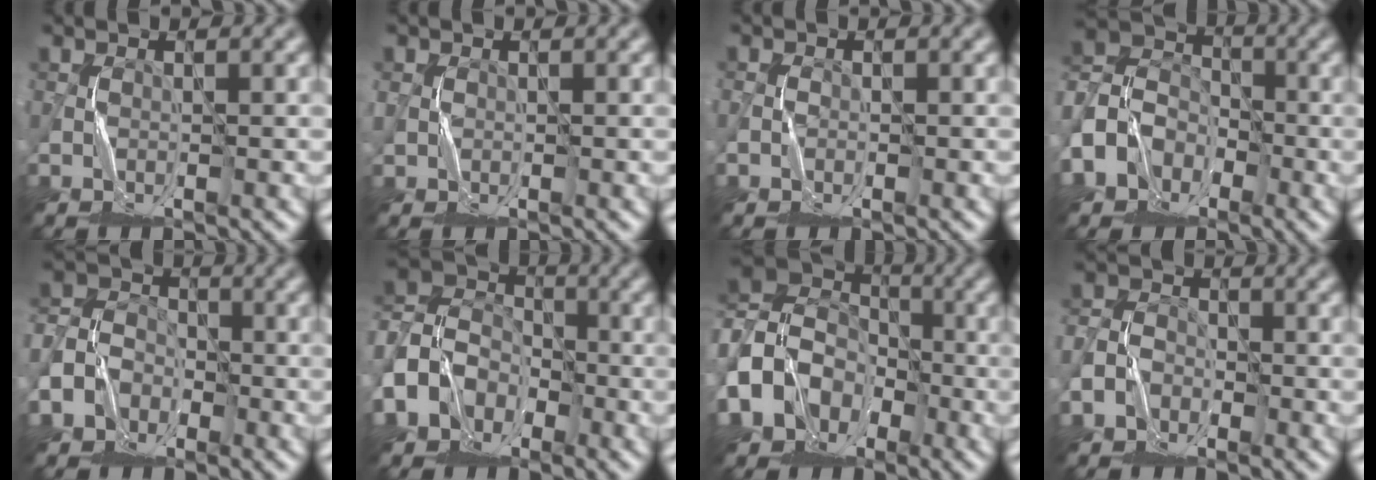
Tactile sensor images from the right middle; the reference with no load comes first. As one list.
[{"total": 1.1, "force": [0.2, 1.0, 0.3], "torque": [-0.006, 0.001, 0.003]}, {"total": 0.6, "force": [-0.3, 0.5, 0.2], "torque": [-0.001, 0.001, -0.006]}, {"total": 7.2, "force": [-3.5, 5.7, 2.6], "torque": [-0.053, 0.003, -0.093]}, {"total": 4.9, "force": [-2.3, 4.0, 1.6], "torque": [-0.019, 0.002, -0.054]}, {"total": 7.9, "force": [-3.7, 6.4, 3.0], "torque": [-0.064, -0.002, -0.098]}, {"total": 11.5, "force": [-4.3, 9.6, 4.7], "torque": [-0.111, -0.005, -0.110]}, {"total": 3.0, "force": [-1.6, 2.3, 1.1], "torque": [-0.020, 0.003, -0.037]}]